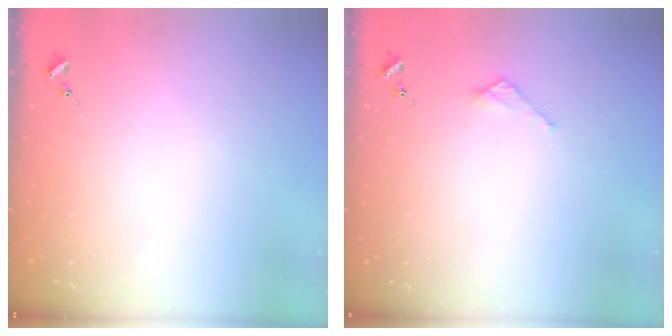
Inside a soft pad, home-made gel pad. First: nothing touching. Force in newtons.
{"total": 2.7, "press": 2.7, "slide": 0.2}